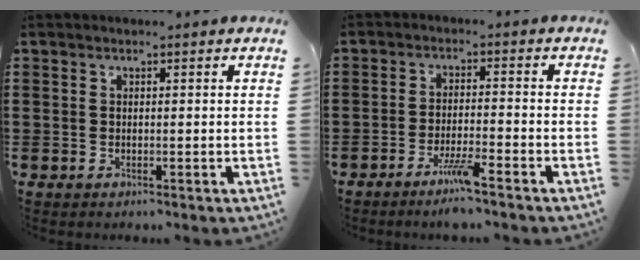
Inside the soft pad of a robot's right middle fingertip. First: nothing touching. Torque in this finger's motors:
{"motor_torque": [1.07, -0.94, 0.10, 0.10]}